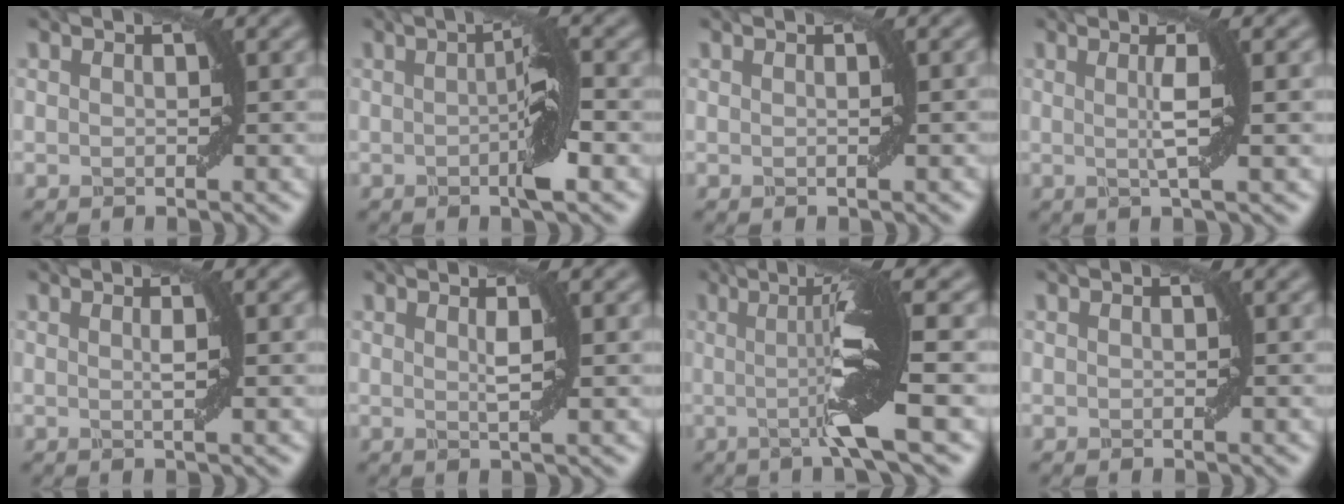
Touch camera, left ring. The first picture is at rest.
{"total": 3.8, "force": [-0.4, 0.3, 3.7], "torque": [-0.058, 0.001, -0.008]}
{"total": 0.7, "force": [-0.1, -0.1, 0.7], "torque": [-0.009, 0.003, -0.002]}
{"total": 3.4, "force": [0.3, 0.3, 3.4], "torque": [-0.056, 0.000, 0.003]}
{"total": 1.6, "force": [0.3, 0.1, 1.5], "torque": [-0.025, 0.004, 0.003]}
{"total": 1.8, "force": [0.5, 0.2, 1.8], "torque": [-0.029, 0.001, 0.007]}
{"total": 7.7, "force": [-0.1, 0.9, 7.6], "torque": [-0.125, -0.003, -0.006]}
{"total": 0.0}